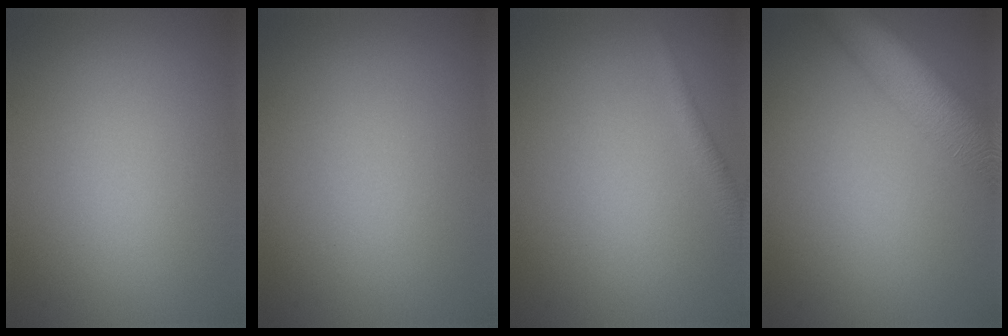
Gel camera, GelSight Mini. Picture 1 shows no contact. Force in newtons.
{"total": 0.0}
{"total": 1.4, "press": 1.4, "slide": 0.0}
{"total": 7.8, "press": 7.8, "slide": 0.4}